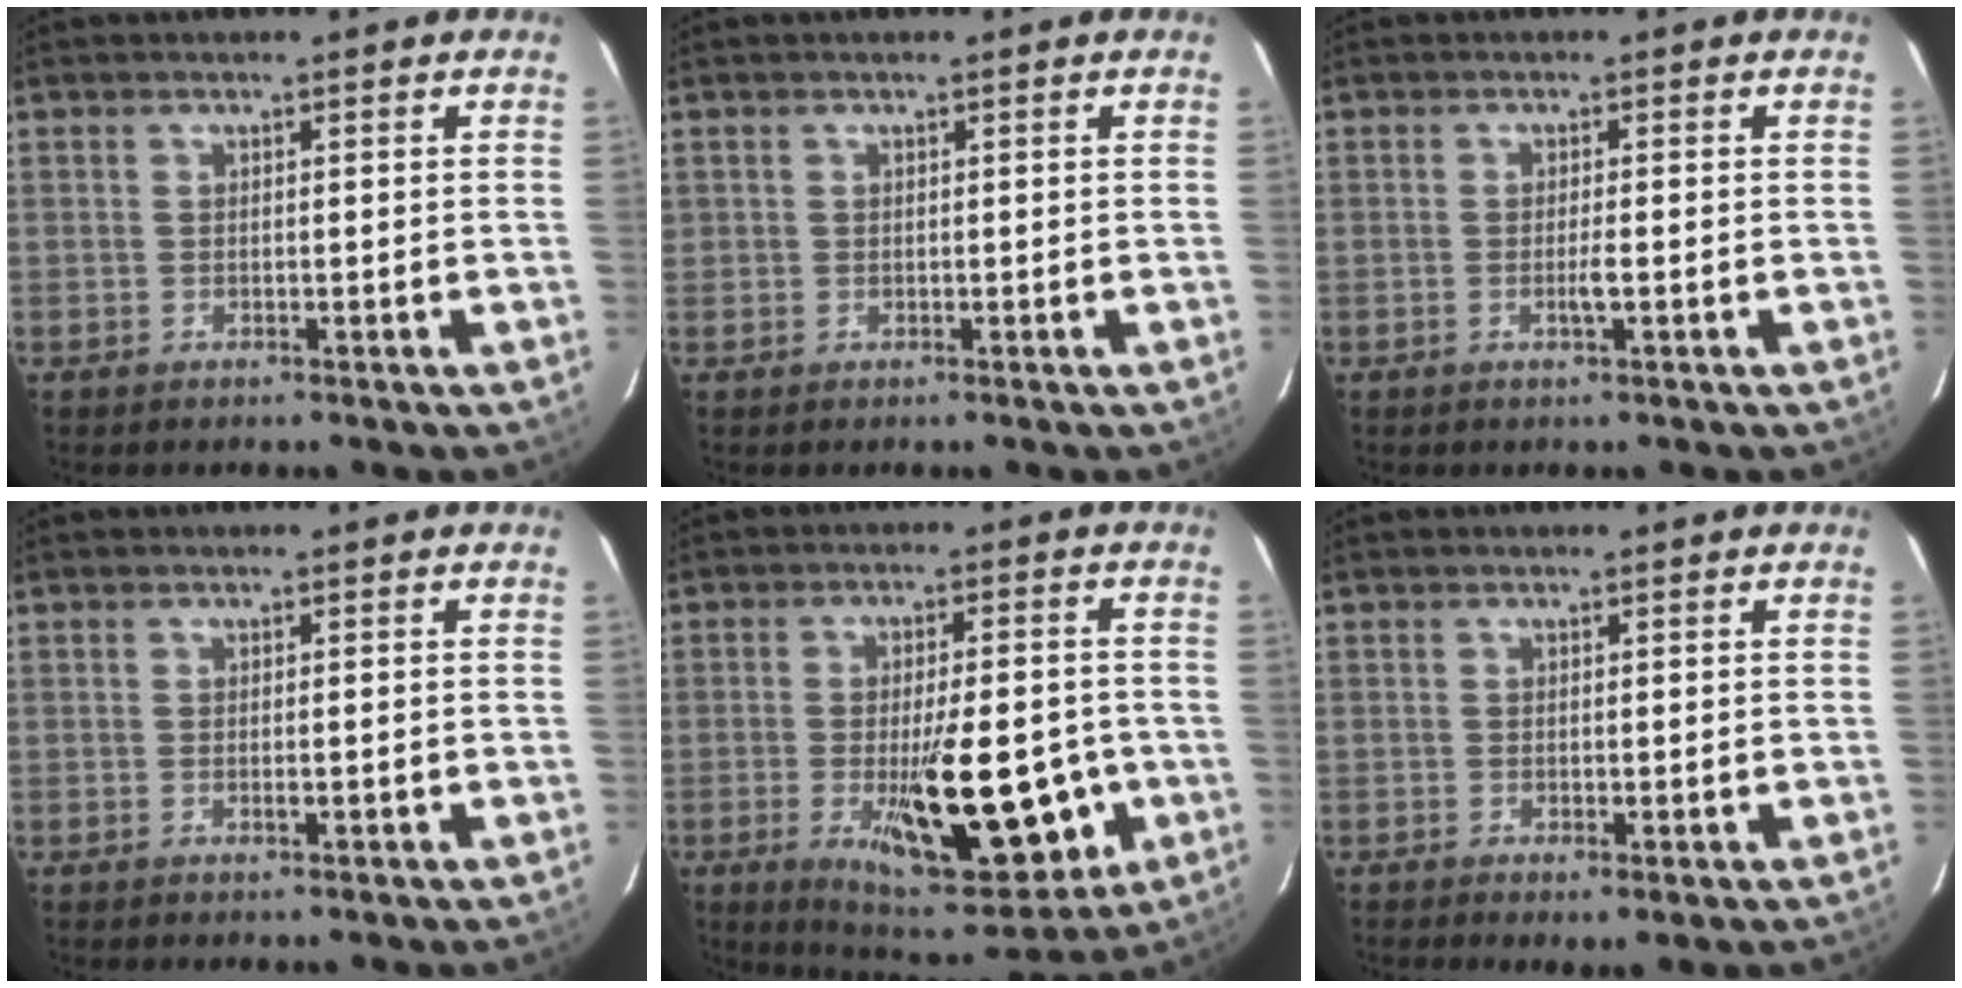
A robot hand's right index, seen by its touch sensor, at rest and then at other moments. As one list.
[{"total": 0.9, "force": [0.1, 0.8, 0.2], "torque": [0.003, 0.010, 0.002]}, {"total": 1.9, "force": [-0.6, 0.3, 1.8], "torque": [-0.036, 0.000, -0.011]}, {"total": 1.5, "force": [-0.4, 0.5, 1.3], "torque": [-0.027, -0.001, -0.004]}, {"total": 19.1, "force": [-5.1, 5.9, 17.4], "torque": [-0.251, -0.009, -0.057]}, {"total": 3.0, "force": [-0.8, 1.3, 2.7], "torque": [-0.049, -0.006, -0.008]}]